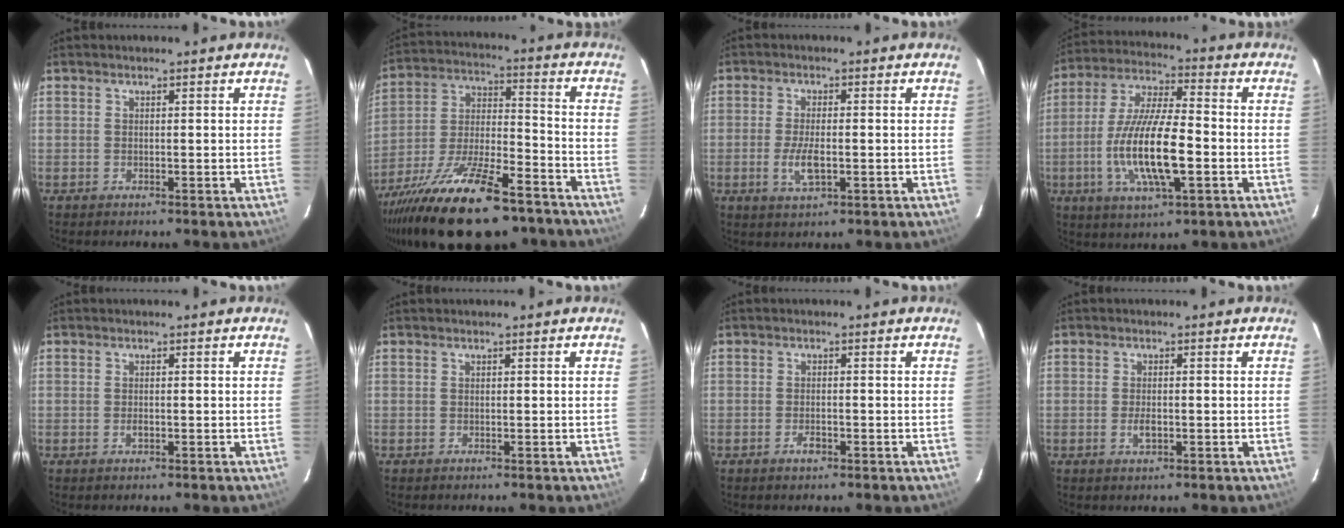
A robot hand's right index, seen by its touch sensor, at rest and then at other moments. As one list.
[{"total": 26.0, "force": [-18.5, 8.8, 16.0], "torque": [-0.307, -0.035, -0.292]}, {"total": 5.2, "force": [-1.3, 1.9, 4.6], "torque": [-0.098, -0.007, -0.023]}, {"total": 15.6, "force": [-3.9, 4.0, 14.5], "torque": [-0.294, -0.008, -0.074]}, {"total": 1.1, "force": [-0.3, 0.6, 0.8], "torque": [-0.016, 0.000, -0.004]}, {"total": 0.0}, {"total": 1.8, "force": [-1.0, 0.9, 1.2], "torque": [-0.026, 0.000, -0.018]}, {"total": 2.4, "force": [-0.6, 1.2, 2.0], "torque": [-0.038, -0.003, -0.010]}]